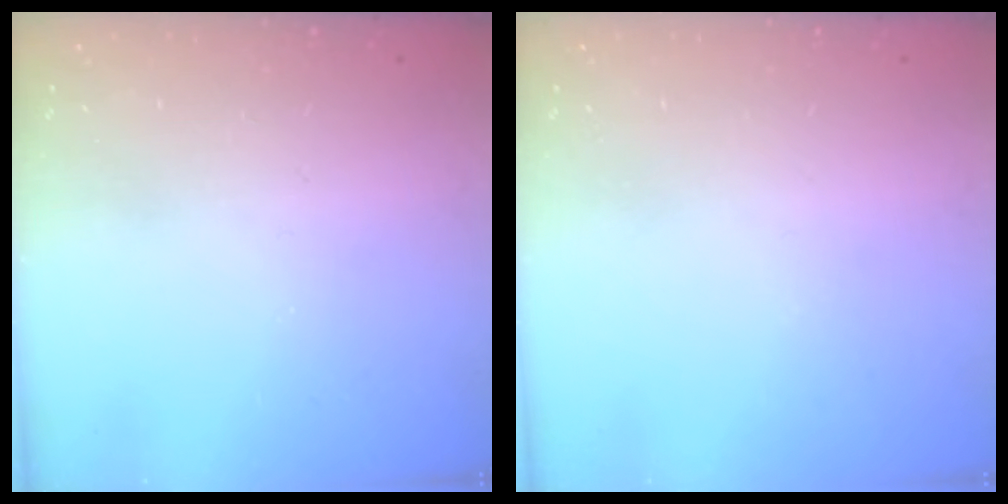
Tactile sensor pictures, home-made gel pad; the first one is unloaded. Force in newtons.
{"total": 0.0}